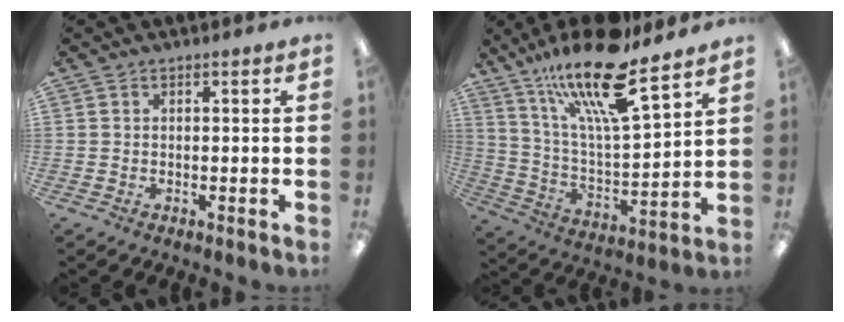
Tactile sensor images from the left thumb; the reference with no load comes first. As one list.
[{"total": 20.8, "force": [15.5, 4.7, 13.1], "torque": [-0.236, -0.091, 0.259]}]